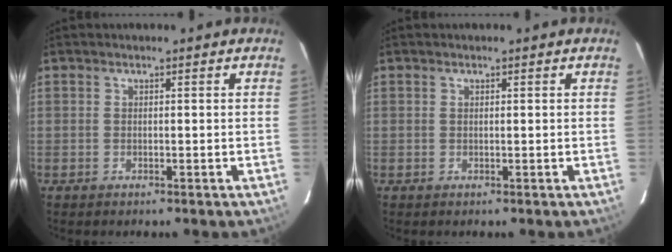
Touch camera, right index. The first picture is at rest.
{"total": 0.0}